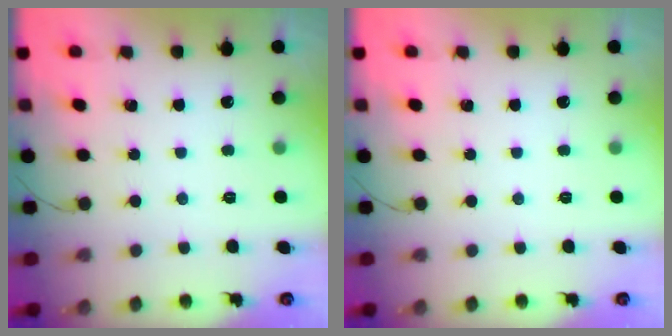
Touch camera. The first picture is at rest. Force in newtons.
{"total": 0.0}